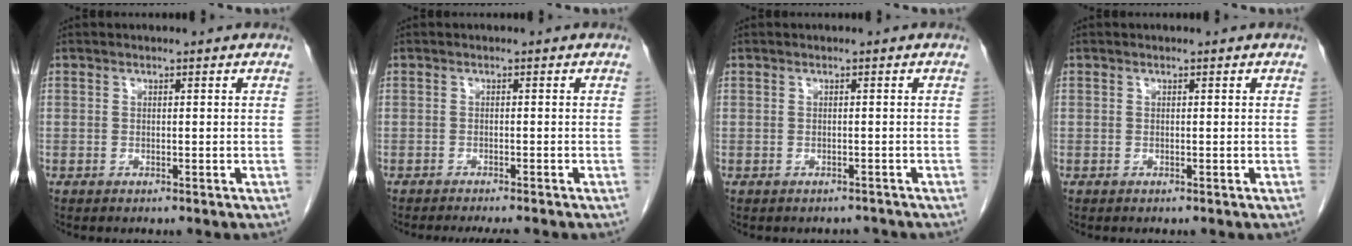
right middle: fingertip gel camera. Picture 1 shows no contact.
{"total": 5.8, "force": [-5.1, 0.7, 2.7], "torque": [-0.028, -0.008, -0.071]}
{"total": 1.8, "force": [-1.7, 0.8, -0.1], "torque": [0.002, 0.001, -0.023]}
{"total": 0.0}